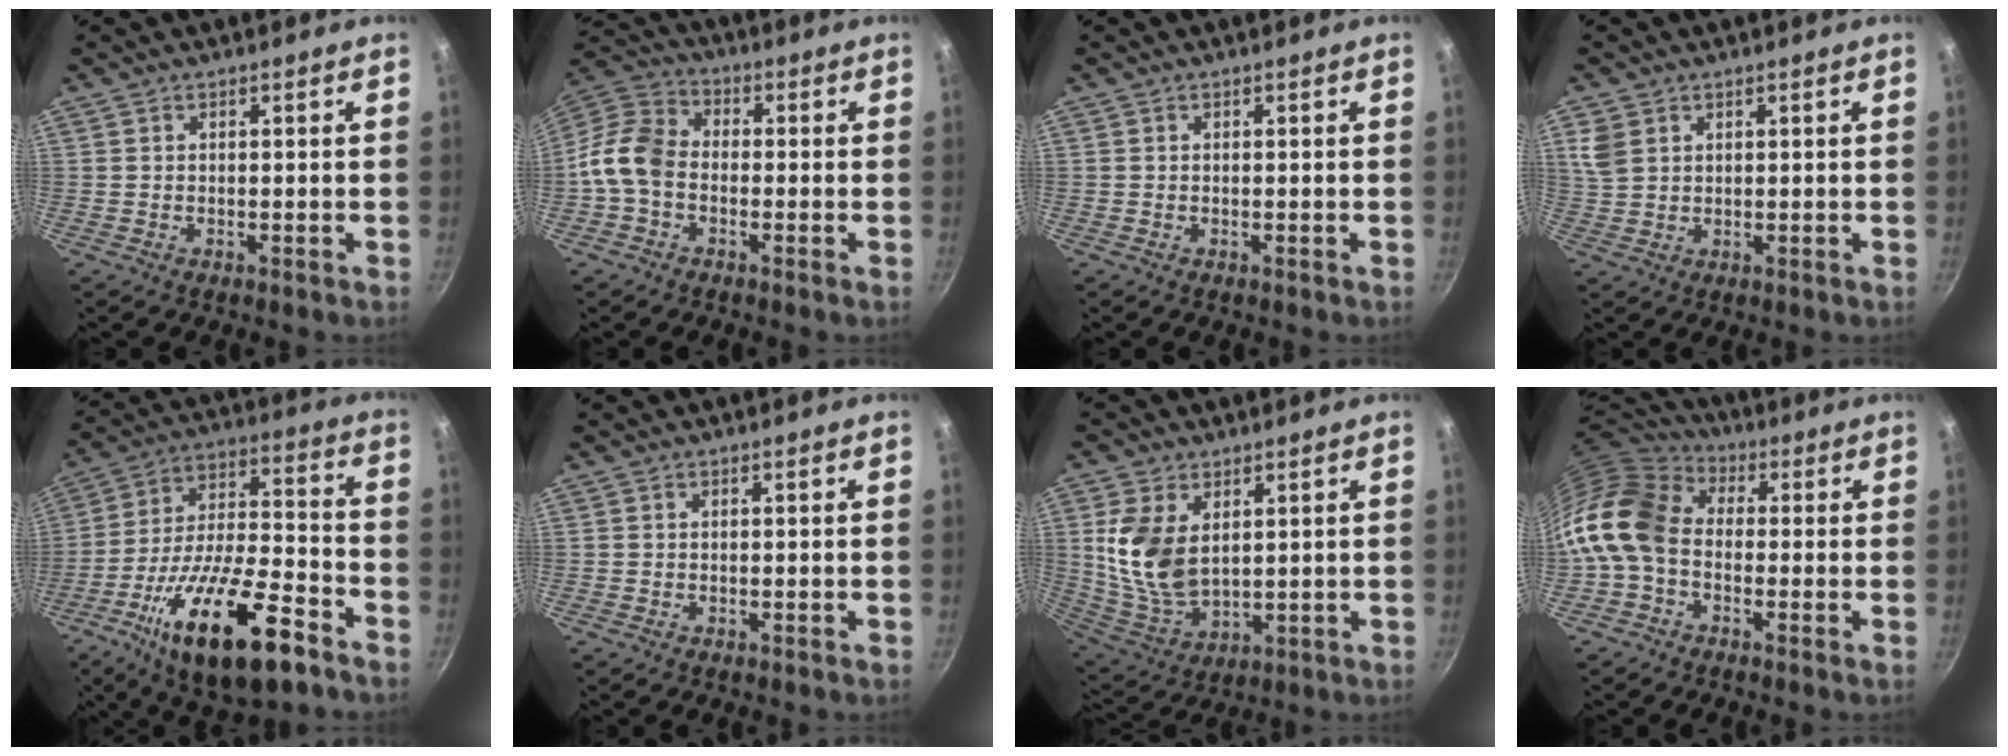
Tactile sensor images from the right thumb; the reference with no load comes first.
{"total": 9.4, "force": [-2.4, 6.8, 6.0], "torque": [-0.103, 0.034, -0.071]}
{"total": 0.0}
{"total": 4.5, "force": [2.0, 3.3, 2.2], "torque": [-0.038, -0.005, 0.045]}
{"total": 23.5, "force": [-12.4, 8.4, 18.1], "torque": [-0.289, 0.047, -0.212]}
{"total": 0.0}
{"total": 12.4, "force": [3.0, 7.7, 9.3], "torque": [-0.181, -0.027, 0.072]}
{"total": 14.6, "force": [-2.3, 10.7, 9.7], "torque": [-0.182, 0.043, -0.071]}